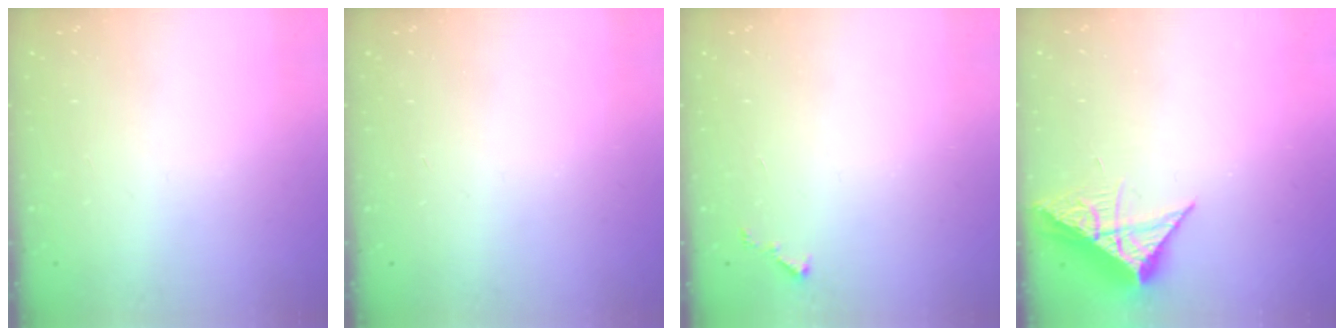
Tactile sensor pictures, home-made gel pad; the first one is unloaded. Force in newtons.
{"total": 0.0}
{"total": 3.3, "press": 3.3, "slide": 0.3}
{"total": 8.1, "press": 8.1, "slide": 0.3}